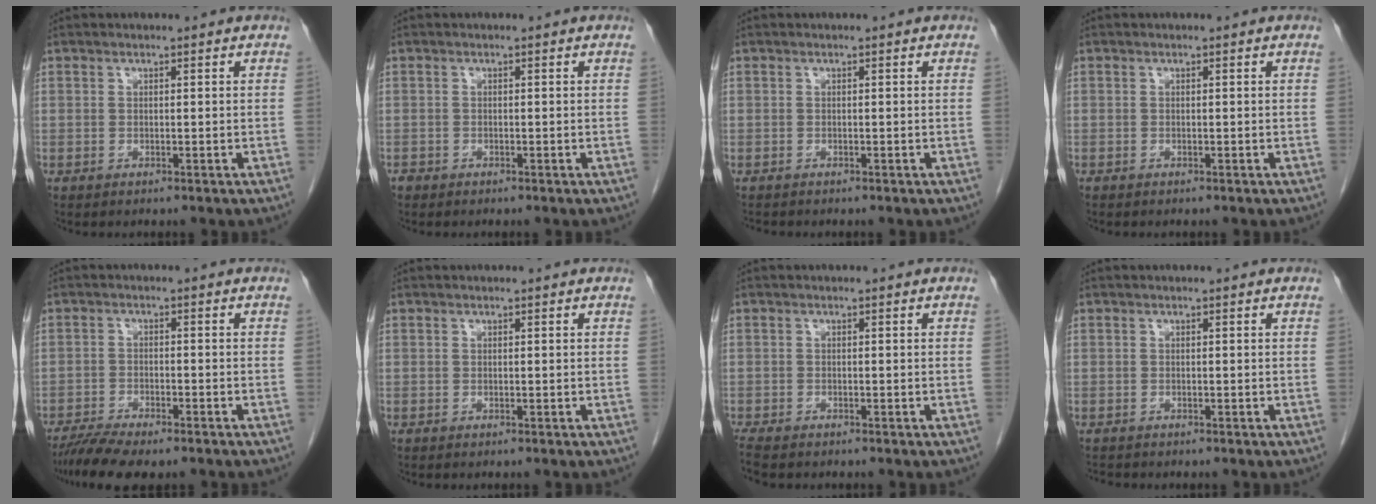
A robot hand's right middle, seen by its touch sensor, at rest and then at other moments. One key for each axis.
{"total": 1.0, "fx": -0.7, "fy": 0.6, "fz": 0.0, "tx": -0.008, "ty": 0.002, "tz": -0.013}
{"total": 0.7, "fx": -0.6, "fy": 0.2, "fz": 0.1, "tx": -0.006, "ty": -0.001, "tz": -0.011}
{"total": 0.0}
{"total": 6.7, "fx": -5.5, "fy": 1.2, "fz": 3.7, "tx": -0.061, "ty": -0.013, "tz": -0.093}
{"total": 0.0}
{"total": 3.4, "fx": -2.9, "fy": 0.9, "fz": 1.7, "tx": -0.035, "ty": -0.010, "tz": -0.046}
{"total": 0.9, "fx": -0.9, "fy": 0.2, "fz": 0.0, "tx": -0.005, "ty": -0.003, "tz": -0.014}